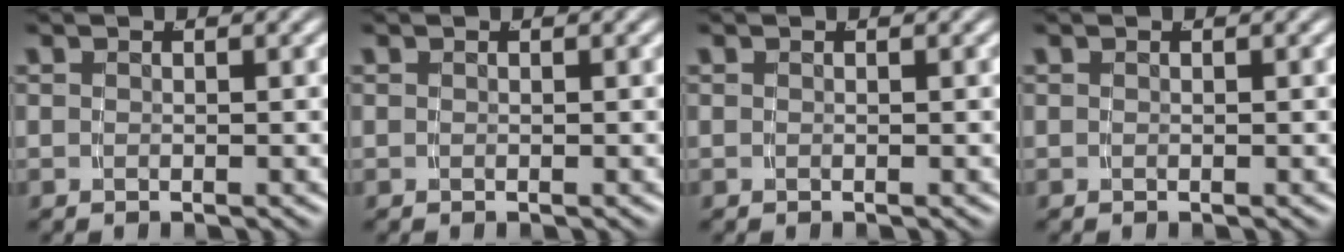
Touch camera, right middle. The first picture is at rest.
{"total": 0.0}
{"total": 0.0}
{"total": 0.0}